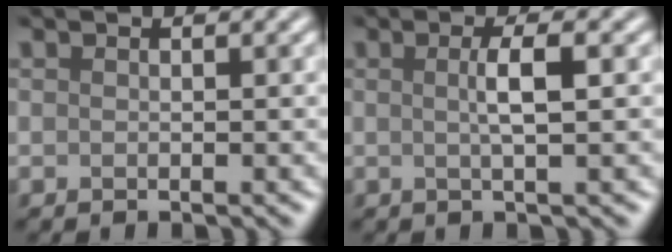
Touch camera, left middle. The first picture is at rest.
{"total": 2.5, "force": [0.2, 0.5, 2.4], "torque": [-0.041, 0.005, 0.000]}